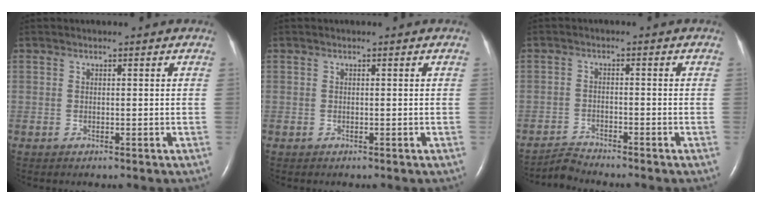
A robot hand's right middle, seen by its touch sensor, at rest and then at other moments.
{"total": 0.0}
{"total": 2.7, "force": [-2.6, -0.7, -0.5], "torque": [0.010, -0.021, -0.049]}